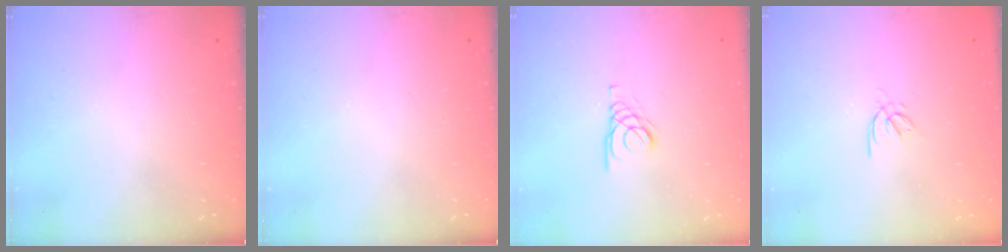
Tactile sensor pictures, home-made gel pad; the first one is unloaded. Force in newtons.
{"total": 0.0}
{"total": 1.4, "press": 1.4, "slide": 0.2}
{"total": 2.4, "press": 2.4, "slide": 0.5}